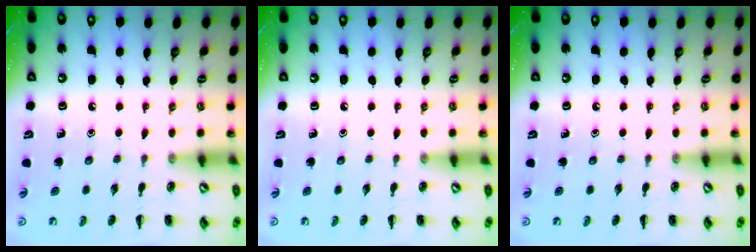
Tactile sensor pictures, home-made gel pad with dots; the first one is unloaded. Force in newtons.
{"total": 0.0}
{"total": 0.0}